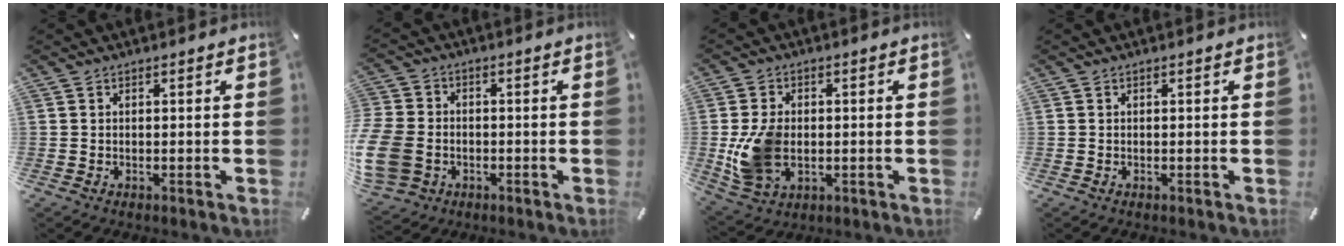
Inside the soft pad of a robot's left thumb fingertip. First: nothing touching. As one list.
[{"total": 11.5, "force": [-2.4, 9.6, 5.9], "torque": [-0.133, 0.019, -0.044]}, {"total": 10.6, "force": [-1.0, 7.8, 7.1], "torque": [-0.158, 0.004, -0.013]}, {"total": 0.0}]